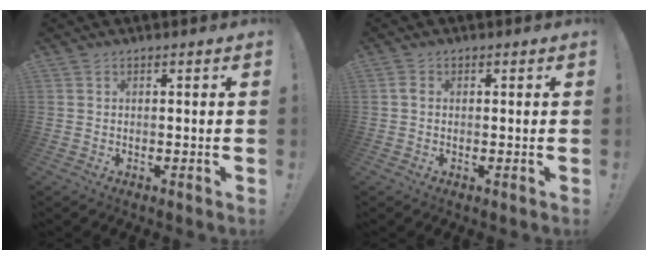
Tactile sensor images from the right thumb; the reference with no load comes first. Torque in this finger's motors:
{"motor_torque": [-0.02, 0.48, 0.08, -0.28, 0.04]}